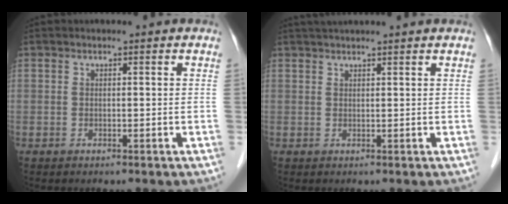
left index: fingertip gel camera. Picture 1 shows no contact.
{"total": 4.8, "force": [4.3, -0.6, 2.1], "torque": [-0.025, 0.031, 0.062]}